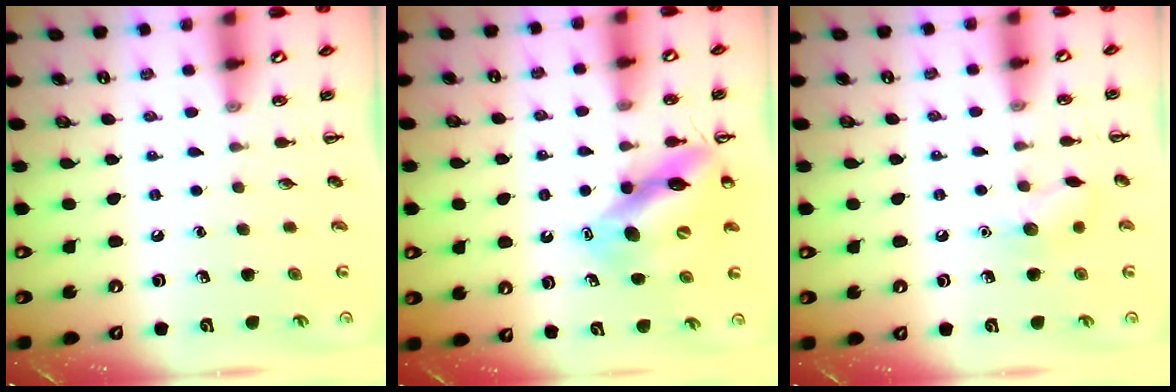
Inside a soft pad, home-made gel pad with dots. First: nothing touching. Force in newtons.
{"total": 12.9, "press": 12.5, "slide": 3.4}
{"total": 7.8, "press": 7.7, "slide": 1.3}